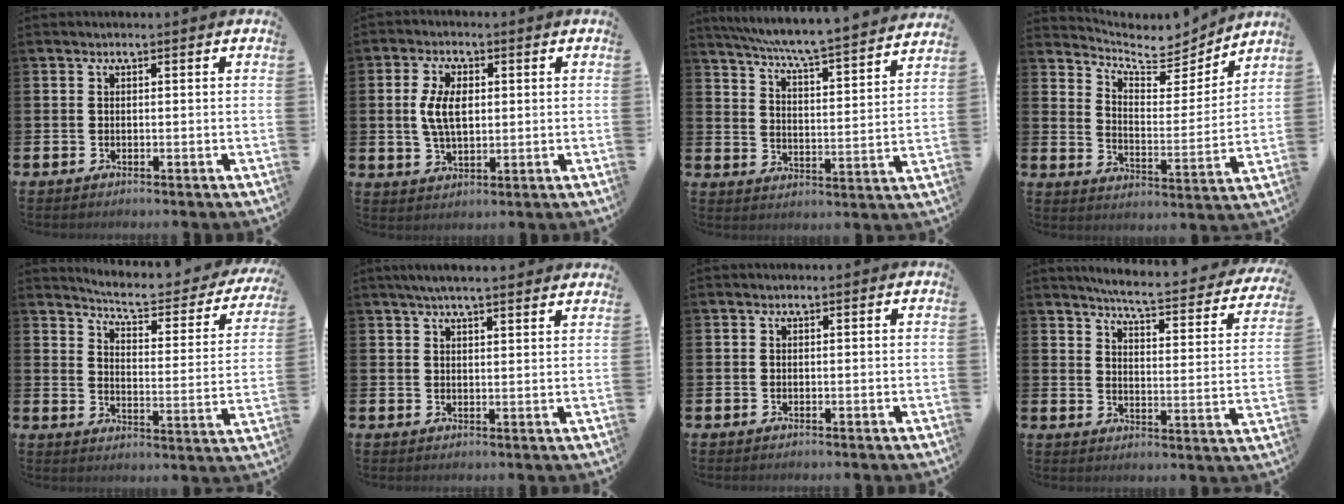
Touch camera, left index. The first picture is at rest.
{"total": 5.6, "force": [1.0, 3.1, 4.5], "torque": [-0.083, 0.007, 0.014]}
{"total": 6.8, "force": [6.5, -0.5, 2.1], "torque": [-0.073, -0.057, 0.109]}
{"total": 6.7, "force": [6.3, 2.0, 1.1], "torque": [-0.057, -0.055, 0.106]}
{"total": 5.7, "force": [5.0, 1.1, 2.4], "torque": [-0.071, -0.037, 0.078]}
{"total": 4.2, "force": [4.0, 0.2, 1.4], "torque": [-0.034, -0.009, 0.071]}
{"total": 0.0}
{"total": 5.2, "force": [4.8, 0.2, 2.1], "torque": [-0.060, -0.040, 0.075]}